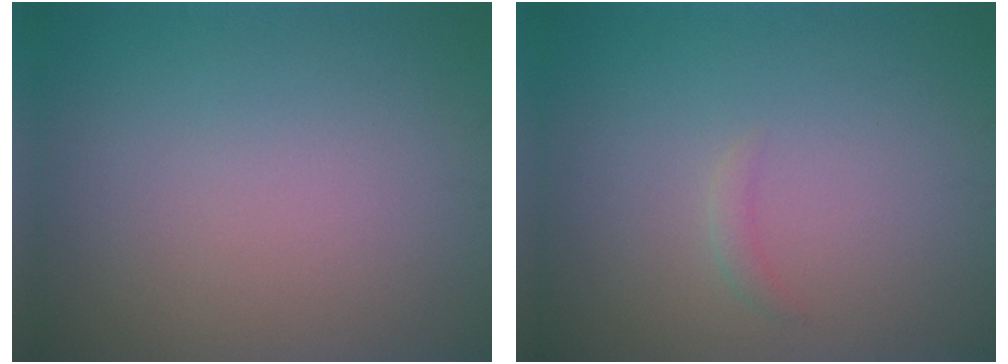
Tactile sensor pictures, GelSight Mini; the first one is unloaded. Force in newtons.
{"total": 0.8, "press": 0.8, "slide": 0.1}